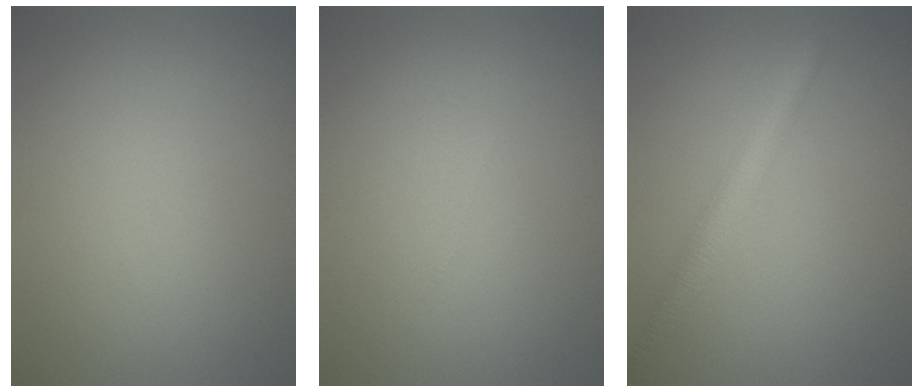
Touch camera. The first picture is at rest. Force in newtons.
{"total": 0.0}
{"total": 2.9, "press": 2.9, "slide": 0.2}